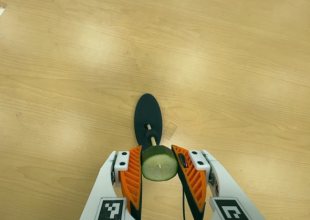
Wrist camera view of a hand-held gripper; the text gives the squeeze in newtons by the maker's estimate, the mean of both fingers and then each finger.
{"total": 10.3, "left": 9.8, "right": 10.7}